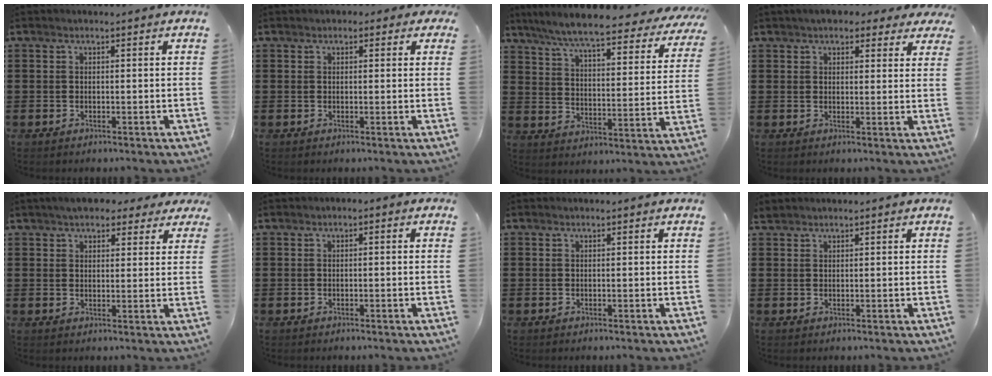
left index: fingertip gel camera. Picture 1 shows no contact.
{"total": 1.2, "force": [0.6, 0.9, 0.6], "torque": [-0.007, 0.004, 0.008]}
{"total": 7.9, "force": [6.9, 0.0, 3.8], "torque": [-0.103, -0.046, 0.115]}
{"total": 4.3, "force": [3.6, 1.3, 1.9], "torque": [-0.040, 0.000, 0.065]}
{"total": 4.6, "force": [3.8, 1.7, 1.8], "torque": [-0.041, 0.003, 0.068]}
{"total": 0.7, "force": [-0.6, 0.2, 0.2], "torque": [-0.007, -0.002, -0.013]}
{"total": 0.0}
{"total": 1.0, "force": [0.9, 0.3, 0.1], "torque": [-0.005, 0.002, 0.019]}